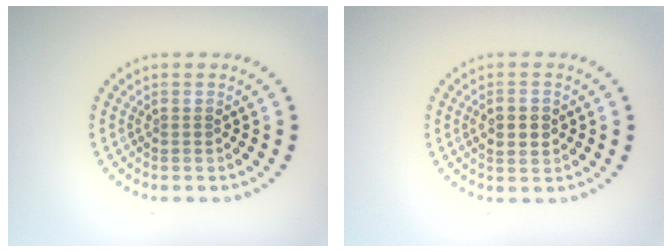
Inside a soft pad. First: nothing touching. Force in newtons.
{"total": 2.9, "press": 2.9, "slide": 0.2}